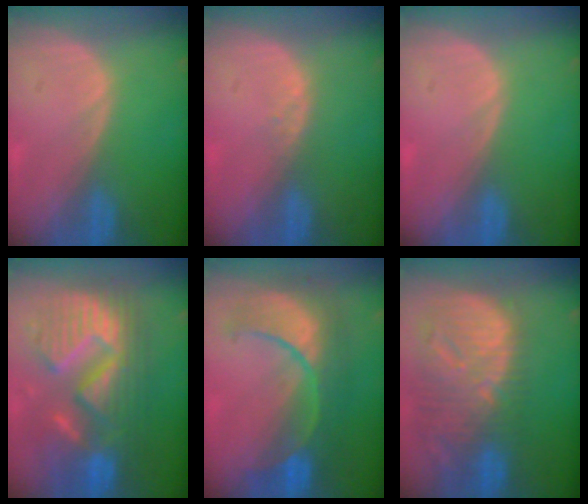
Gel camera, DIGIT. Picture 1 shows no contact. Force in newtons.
{"total": 1.1, "press": 0.8, "slide": 0.7}
{"total": 0.0}
{"total": 13.2, "press": 13.2, "slide": 1.3}
{"total": 9.6, "press": 9.6, "slide": 0.7}
{"total": 13.0, "press": 11.3, "slide": 6.4}